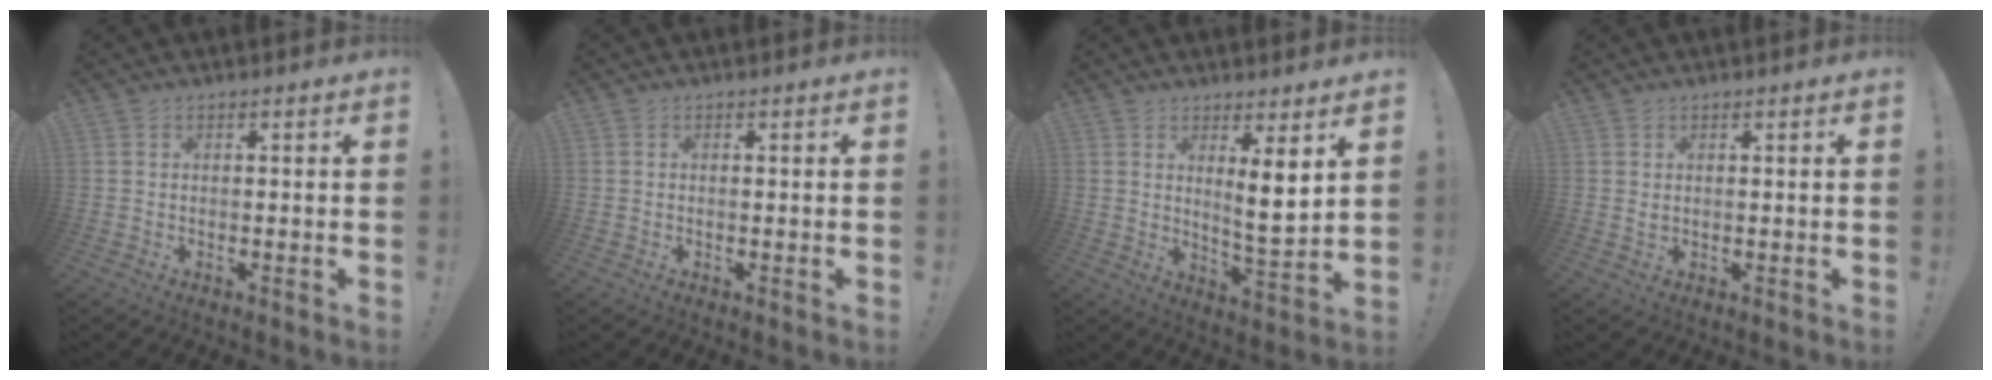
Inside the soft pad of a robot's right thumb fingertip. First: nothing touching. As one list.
[{"total": 0.0}, {"total": 7.8, "force": [3.6, 0.7, 6.9], "torque": [-0.098, -0.036, 0.057]}, {"total": 0.8, "force": [0.5, 0.3, 0.6], "torque": [-0.007, -0.001, 0.007]}]